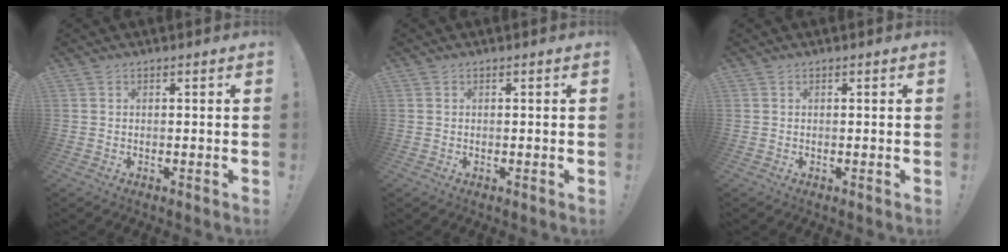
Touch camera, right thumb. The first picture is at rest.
{"total": 0.0}
{"total": 0.0}